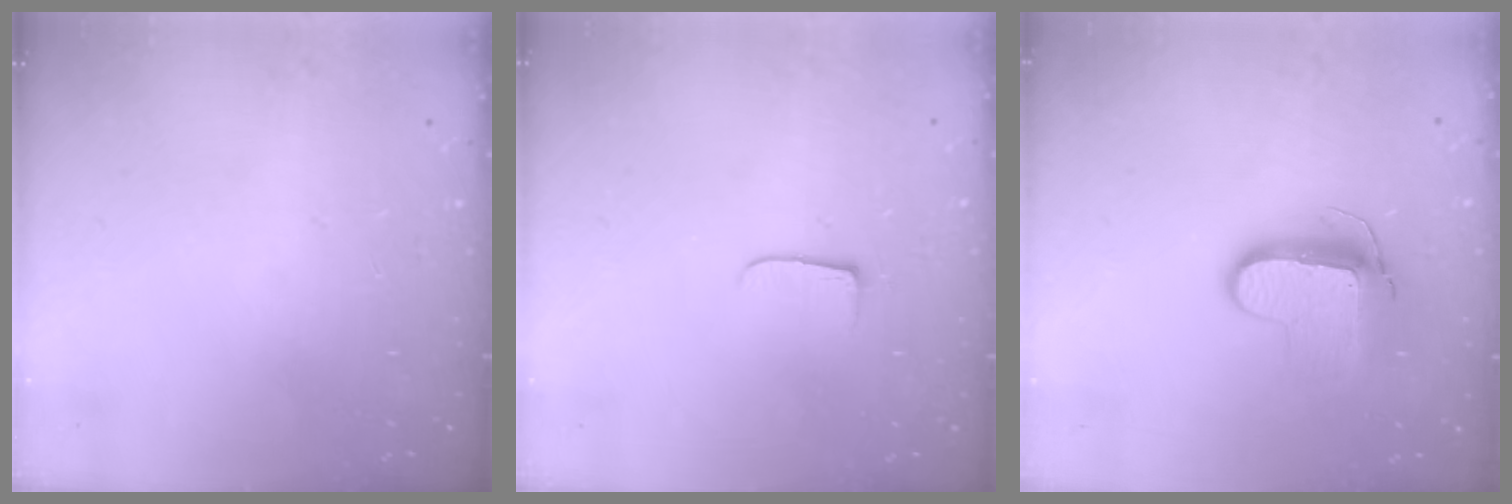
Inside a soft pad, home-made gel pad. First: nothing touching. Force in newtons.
{"total": 5.6, "press": 5.5, "slide": 0.7}
{"total": 10.2, "press": 10.1, "slide": 0.8}